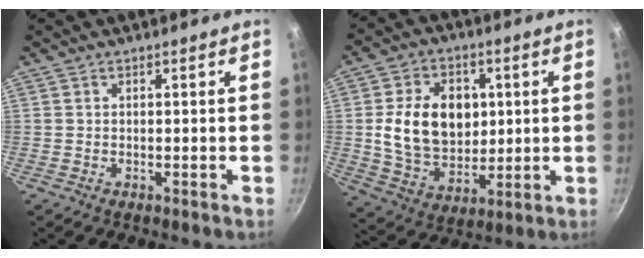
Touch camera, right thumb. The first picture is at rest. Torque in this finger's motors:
{"motor_torque": [-0.51, 1.13, 0.97, -0.22, 0.33]}